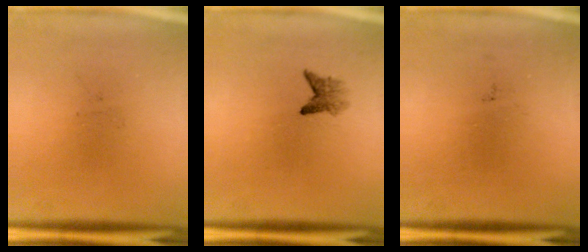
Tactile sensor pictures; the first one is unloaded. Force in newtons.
{"total": 2.0}
{"total": 0.0}